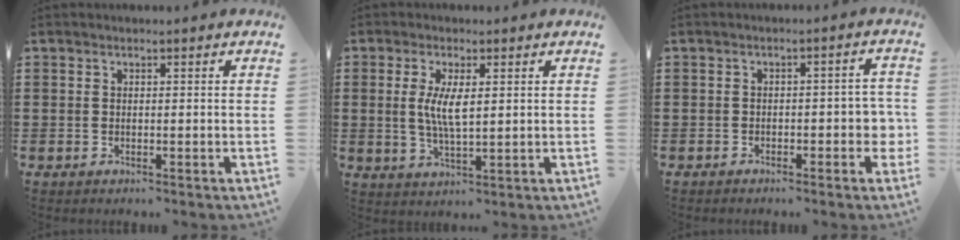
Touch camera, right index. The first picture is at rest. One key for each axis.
{"total": 5.2, "fx": 0.8, "fy": 1.6, "fz": 4.9, "tx": -0.097, "ty": 0.005, "tz": 0.013}
{"total": 3.4, "fx": -1.5, "fy": 1.5, "fz": 2.6, "tx": -0.038, "ty": 0.001, "tz": -0.031}